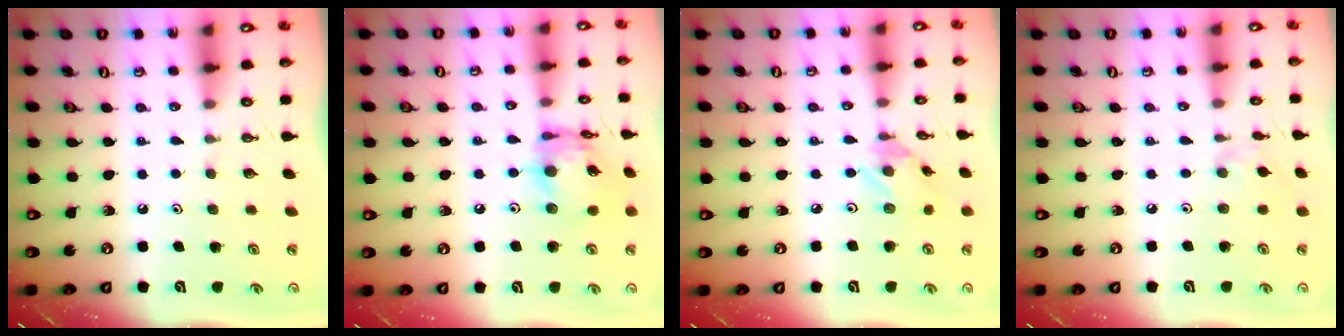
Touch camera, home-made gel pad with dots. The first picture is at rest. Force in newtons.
{"total": 14.0, "press": 13.9, "slide": 1.3}
{"total": 3.2, "press": 3.2, "slide": 0.1}
{"total": 1.2, "press": 1.1, "slide": 0.4}